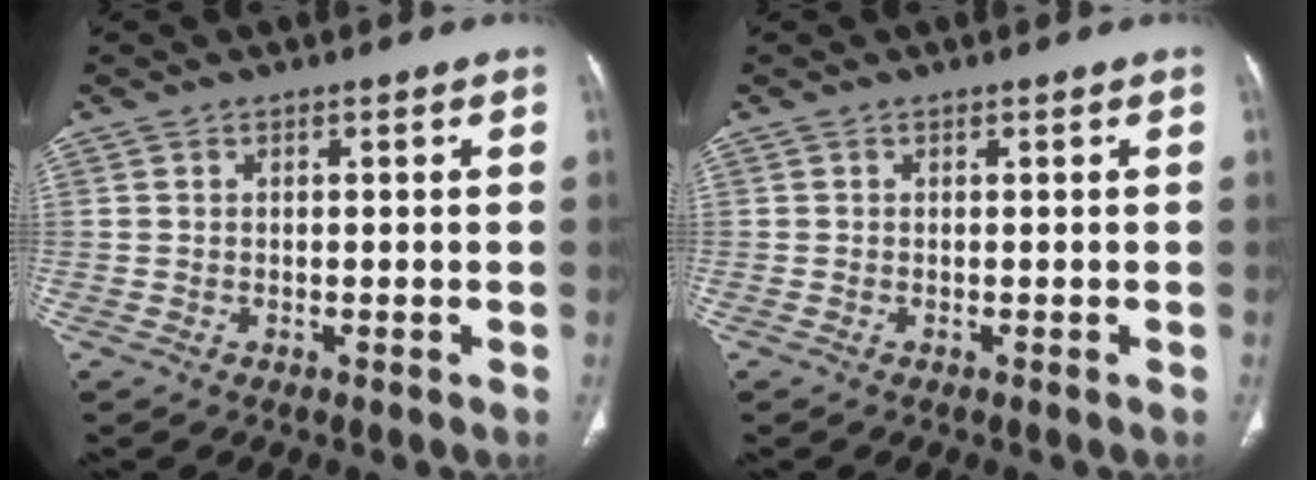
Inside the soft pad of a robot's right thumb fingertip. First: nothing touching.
{"total": 0.0}